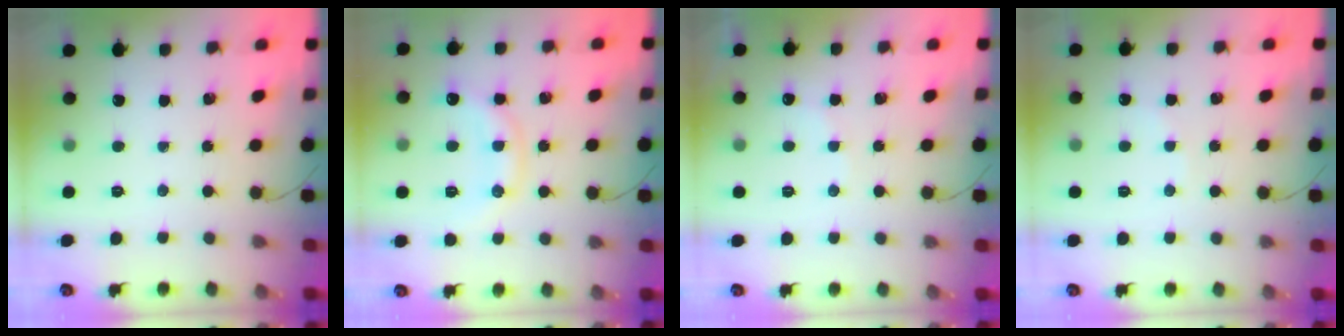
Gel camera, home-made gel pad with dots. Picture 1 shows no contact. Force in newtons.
{"total": 11.9, "press": 11.9, "slide": 0.7}
{"total": 5.9, "press": 5.9, "slide": 1.0}
{"total": 2.7, "press": 2.6, "slide": 0.5}